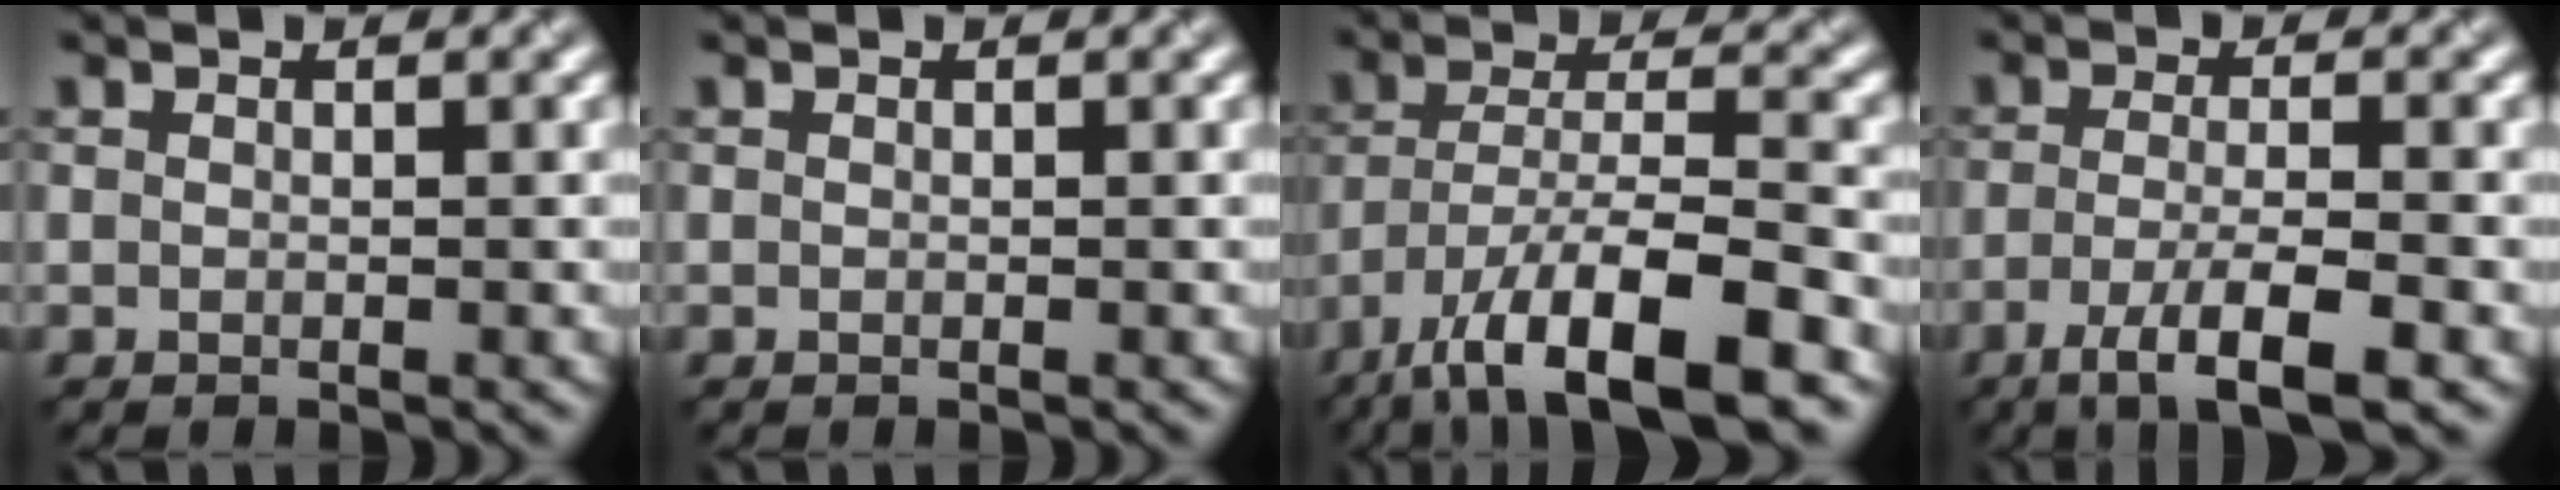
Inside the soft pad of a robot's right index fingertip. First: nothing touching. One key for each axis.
{"total": 0.0}
{"total": 11.2, "fx": -7.1, "fy": 2.9, "fz": 8.1, "tx": -0.133, "ty": 0.005, "tz": -0.128}
{"total": 5.2, "fx": -2.6, "fy": 1.0, "fz": 4.4, "tx": -0.077, "ty": -0.004, "tz": -0.050}